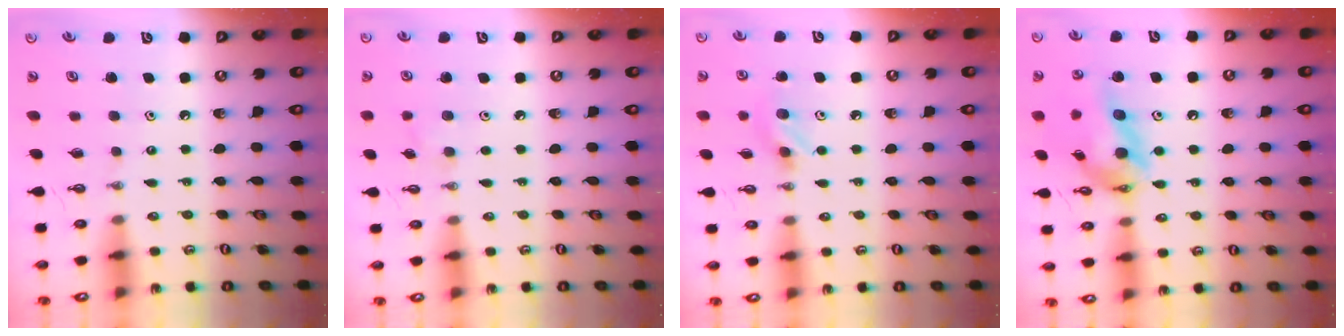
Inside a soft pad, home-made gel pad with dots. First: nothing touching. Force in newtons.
{"total": 5.4, "press": 4.8, "slide": 2.4}
{"total": 7.6, "press": 7.2, "slide": 2.4}
{"total": 15.7, "press": 15.6, "slide": 2.0}